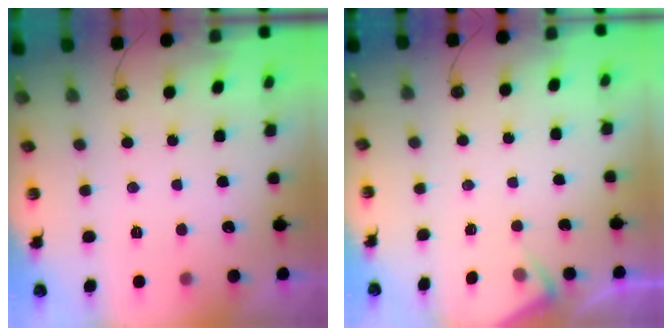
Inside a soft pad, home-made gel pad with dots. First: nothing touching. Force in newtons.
{"total": 3.7, "press": 3.7, "slide": 0.6}